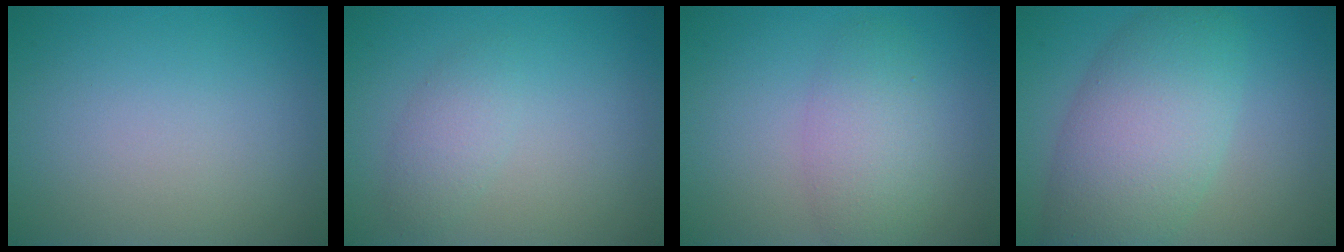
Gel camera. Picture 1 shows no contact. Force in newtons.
{"total": 1.8, "press": 1.8, "slide": 0.0}
{"total": 3.6, "press": 3.6, "slide": 0.2}
{"total": 8.3, "press": 8.3, "slide": 0.5}